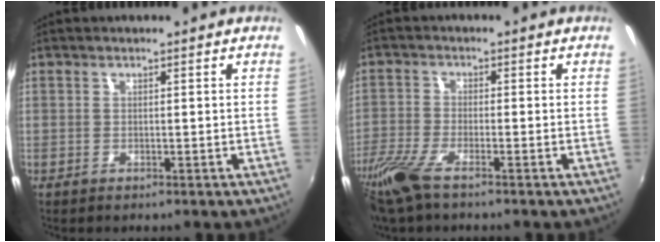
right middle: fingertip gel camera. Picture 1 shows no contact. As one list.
[{"total": 8.8, "force": [-6.3, 1.9, 5.8], "torque": [-0.146, -0.032, -0.128]}]